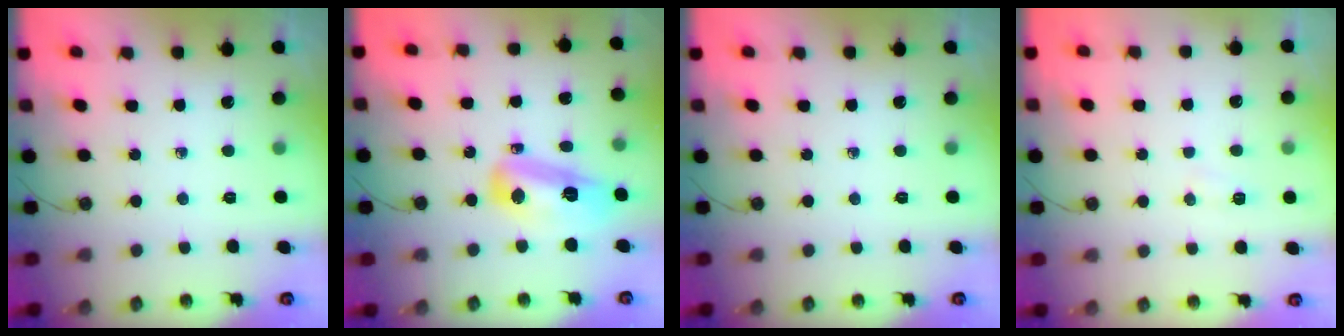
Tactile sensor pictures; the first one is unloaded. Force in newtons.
{"total": 12.5, "press": 12.5, "slide": 1.2}
{"total": 0.0}
{"total": 4.1, "press": 4.0, "slide": 0.5}